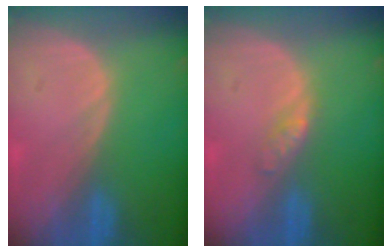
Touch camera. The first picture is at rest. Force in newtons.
{"total": 2.0, "press": 2.0, "slide": 0.1}